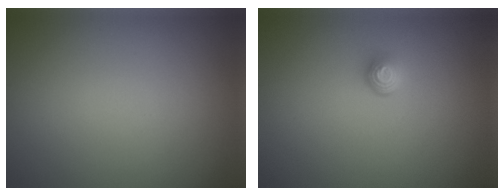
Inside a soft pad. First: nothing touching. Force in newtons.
{"total": 1.5, "press": 1.0, "slide": 1.2}